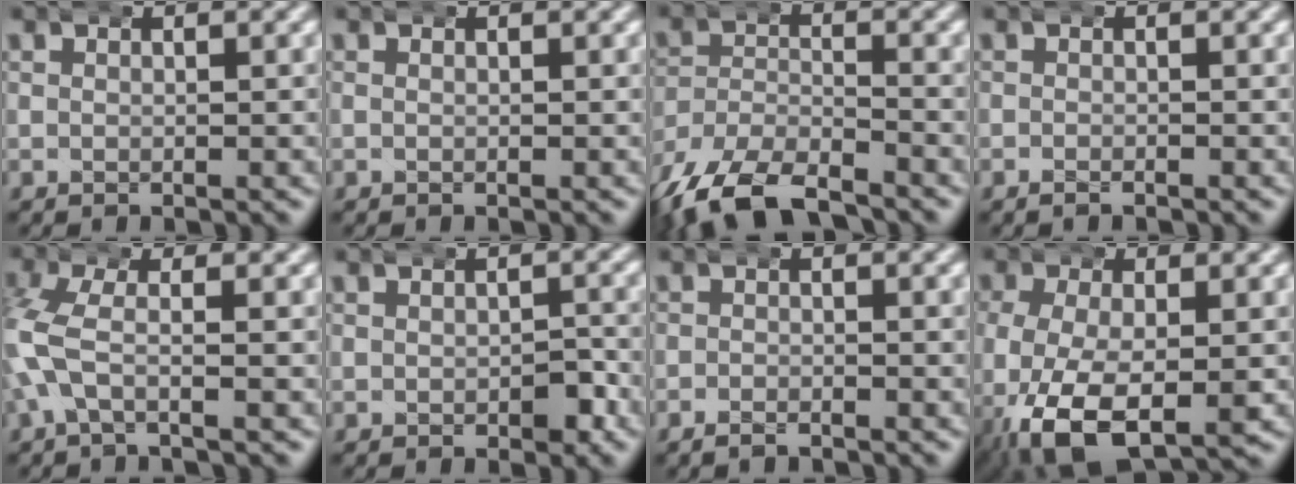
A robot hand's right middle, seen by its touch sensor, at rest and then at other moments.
{"total": 0.0}
{"total": 9.1, "force": [-7.5, 4.1, 3.1], "torque": [-0.077, -0.028, -0.121]}
{"total": 0.9, "force": [-0.9, 0.2, 0.2], "torque": [-0.010, -0.003, -0.015]}
{"total": 4.4, "force": [-1.1, 2.7, 3.2], "torque": [-0.103, -0.006, -0.023]}
{"total": 1.8, "force": [-0.8, 1.1, 1.2], "torque": [-0.016, 0.002, -0.017]}
{"total": 1.5, "force": [-1.5, 0.3, 0.2], "torque": [-0.011, -0.005, -0.026]}
{"total": 10.2, "force": [-4.1, 6.0, 7.1], "torque": [-0.167, -0.042, -0.049]}